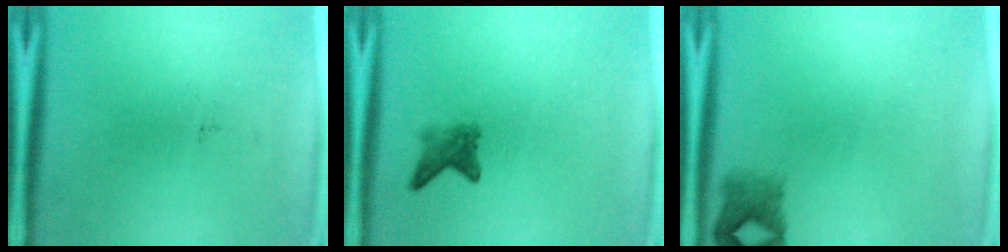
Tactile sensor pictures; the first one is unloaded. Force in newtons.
{"total": 2.3}
{"total": 2.3}